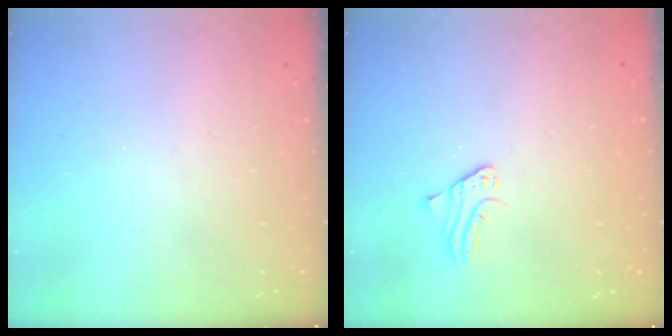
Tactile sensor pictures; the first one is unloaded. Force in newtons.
{"total": 1.9, "press": 1.9, "slide": 0.3}